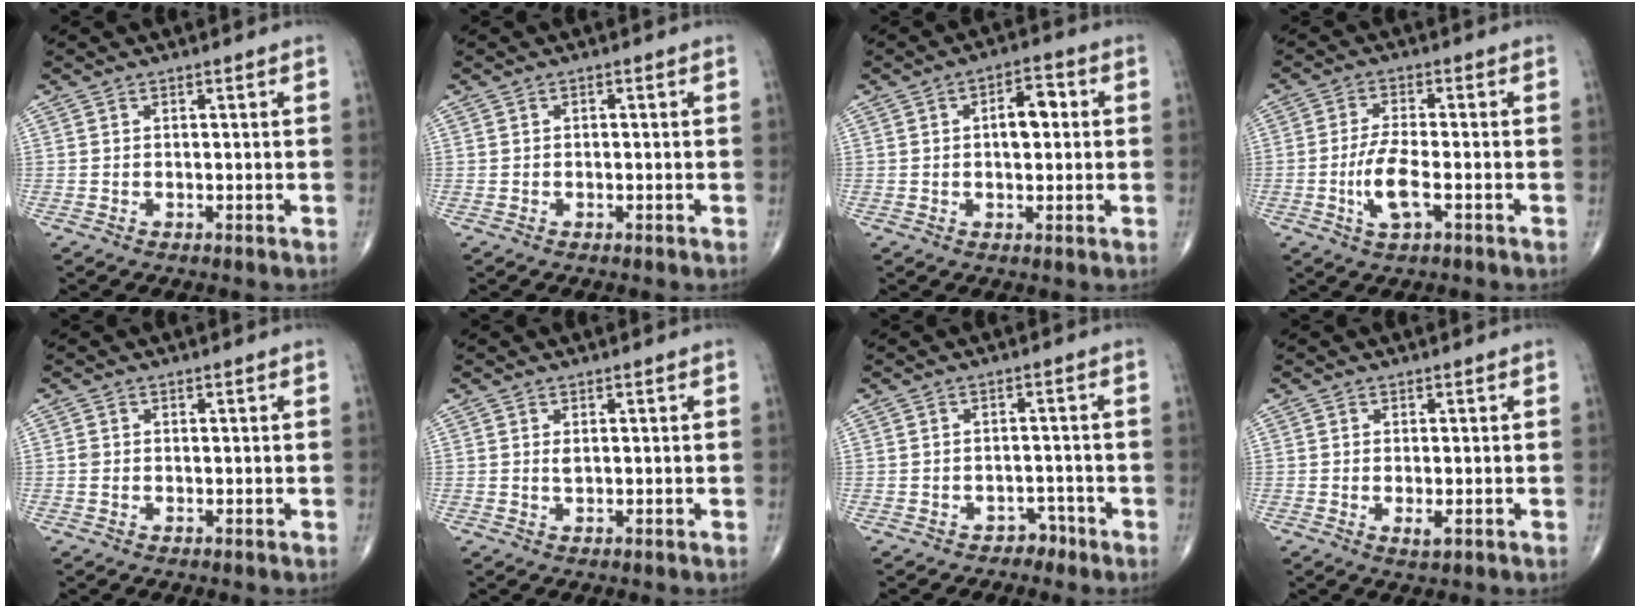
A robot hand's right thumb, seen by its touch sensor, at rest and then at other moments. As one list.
[{"total": 0.0}, {"total": 6.0, "force": [0.7, 3.1, 5.1], "torque": [-0.068, 0.012, 0.004]}, {"total": 6.5, "force": [-2.0, 2.0, 5.8], "torque": [-0.122, 0.006, -0.039]}, {"total": 0.8, "force": [0.1, 0.7, 0.5], "torque": [-0.011, 0.002, 0.001]}, {"total": 0.9, "force": [0.3, 0.4, 0.8], "torque": [-0.015, -0.003, 0.007]}, {"total": 2.3, "force": [-1.8, 1.5, 0.1], "torque": [0.009, 0.019, -0.026]}, {"total": 1.8, "force": [-0.5, 0.6, 1.6], "torque": [-0.029, -0.005, -0.007]}]